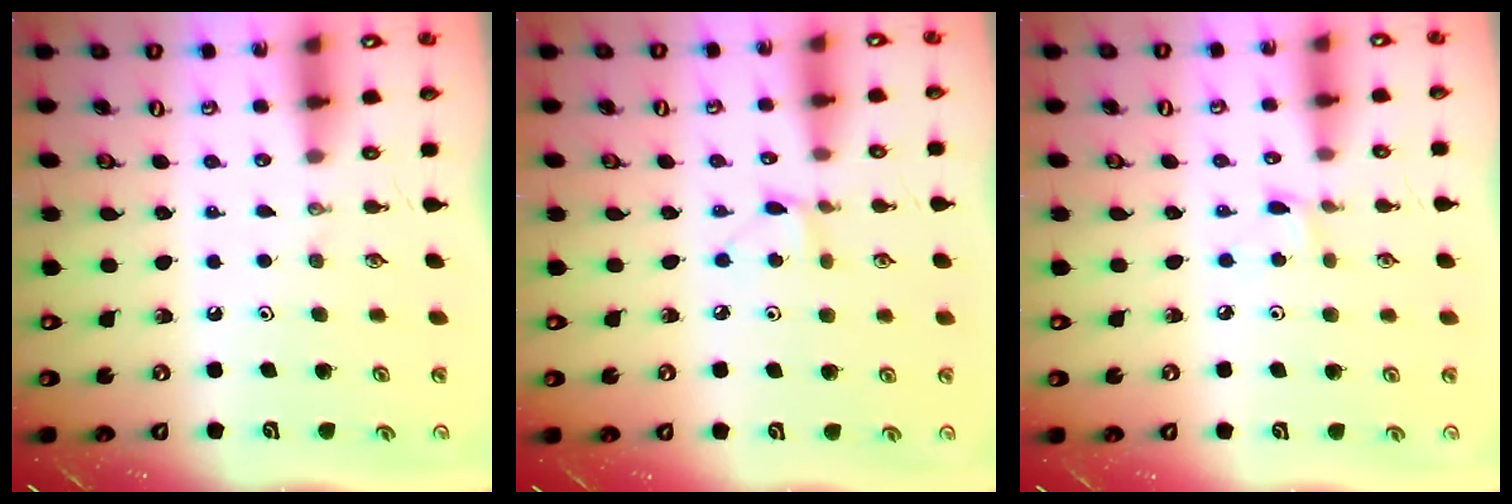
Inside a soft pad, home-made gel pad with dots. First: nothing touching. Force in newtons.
{"total": 4.2, "press": 4.2, "slide": 0.6}
{"total": 3.0, "press": 2.9, "slide": 0.4}